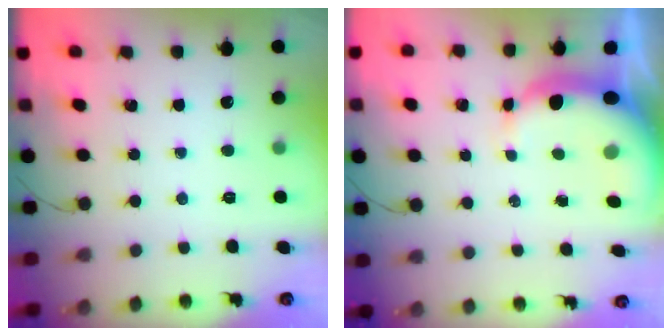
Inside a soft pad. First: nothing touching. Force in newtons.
{"total": 6.8, "press": 6.6, "slide": 1.6}